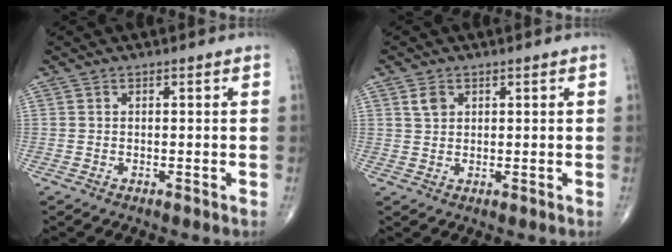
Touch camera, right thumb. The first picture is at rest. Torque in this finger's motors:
{"motor_torque": [-0.44, 0.32, 0.03, -0.01, 0.00]}